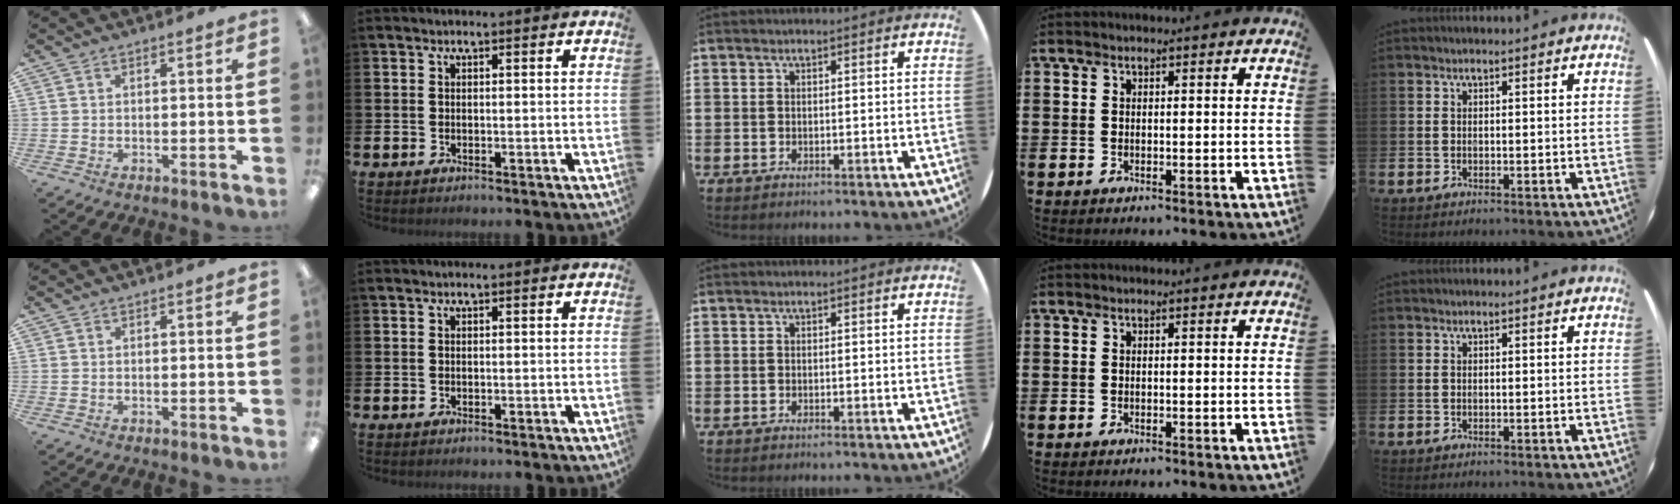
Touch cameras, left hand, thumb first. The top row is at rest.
{}